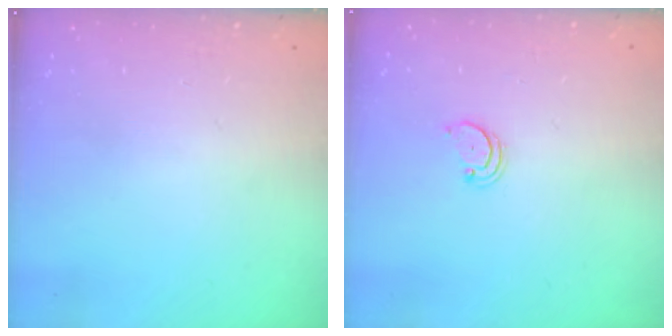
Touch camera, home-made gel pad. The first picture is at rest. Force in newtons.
{"total": 2.0, "press": 2.0, "slide": 0.2}